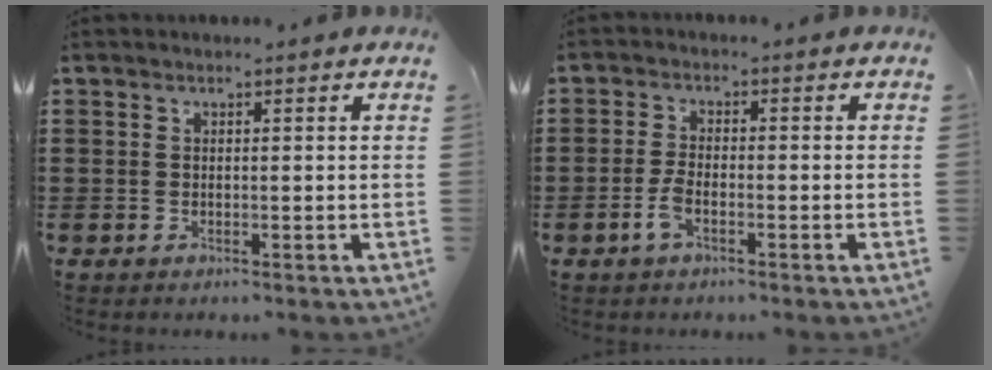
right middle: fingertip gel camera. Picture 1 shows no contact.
{"total": 3.2, "force": [-1.6, 1.1, 2.6], "torque": [-0.065, -0.003, -0.035]}